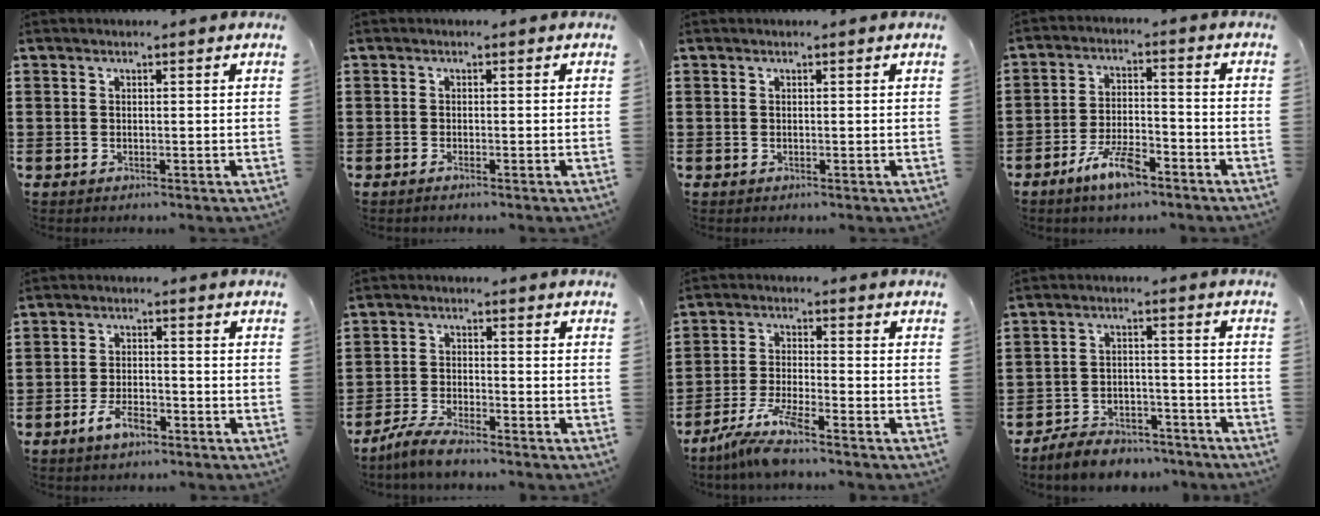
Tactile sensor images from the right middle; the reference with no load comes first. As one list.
[{"total": 0.7, "force": [-0.4, -0.1, 0.5], "torque": [-0.011, -0.005, -0.006]}, {"total": 0.0}, {"total": 7.6, "force": [-5.1, 2.5, 5.1], "torque": [-0.111, 0.005, -0.097]}, {"total": 4.5, "force": [-2.9, 1.9, 2.9], "torque": [-0.062, 0.004, -0.057]}, {"total": 4.5, "force": [-4.2, 0.6, 1.7], "torque": [-0.042, -0.001, -0.085]}, {"total": 6.5, "force": [-5.3, 0.2, 3.9], "torque": [-0.089, -0.019, -0.101]}, {"total": 5.7, "force": [-5.5, 1.1, 0.7], "torque": [-0.008, 0.018, -0.109]}]